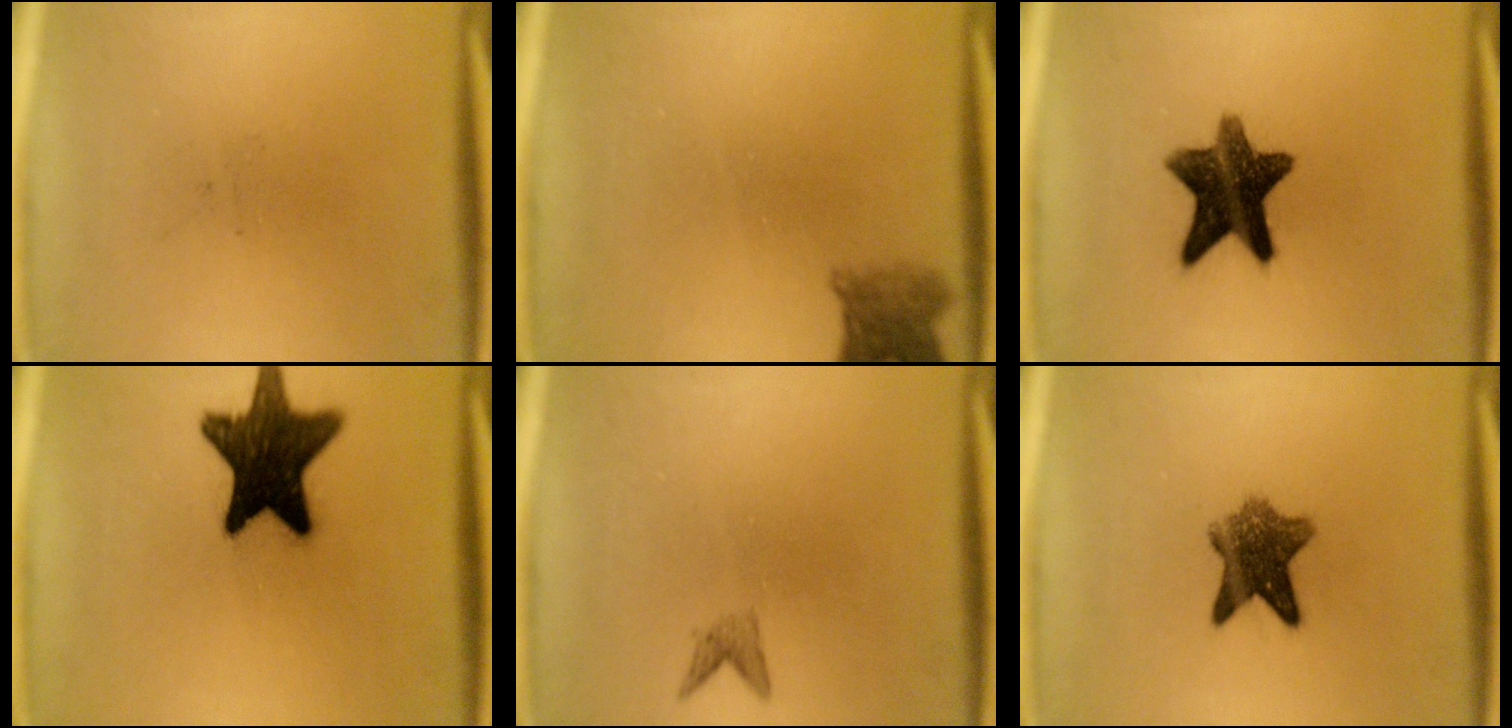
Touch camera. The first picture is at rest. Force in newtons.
{"total": 3.8}
{"total": 12.0}
{"total": 16.4}
{"total": 1.1}
{"total": 7.4}